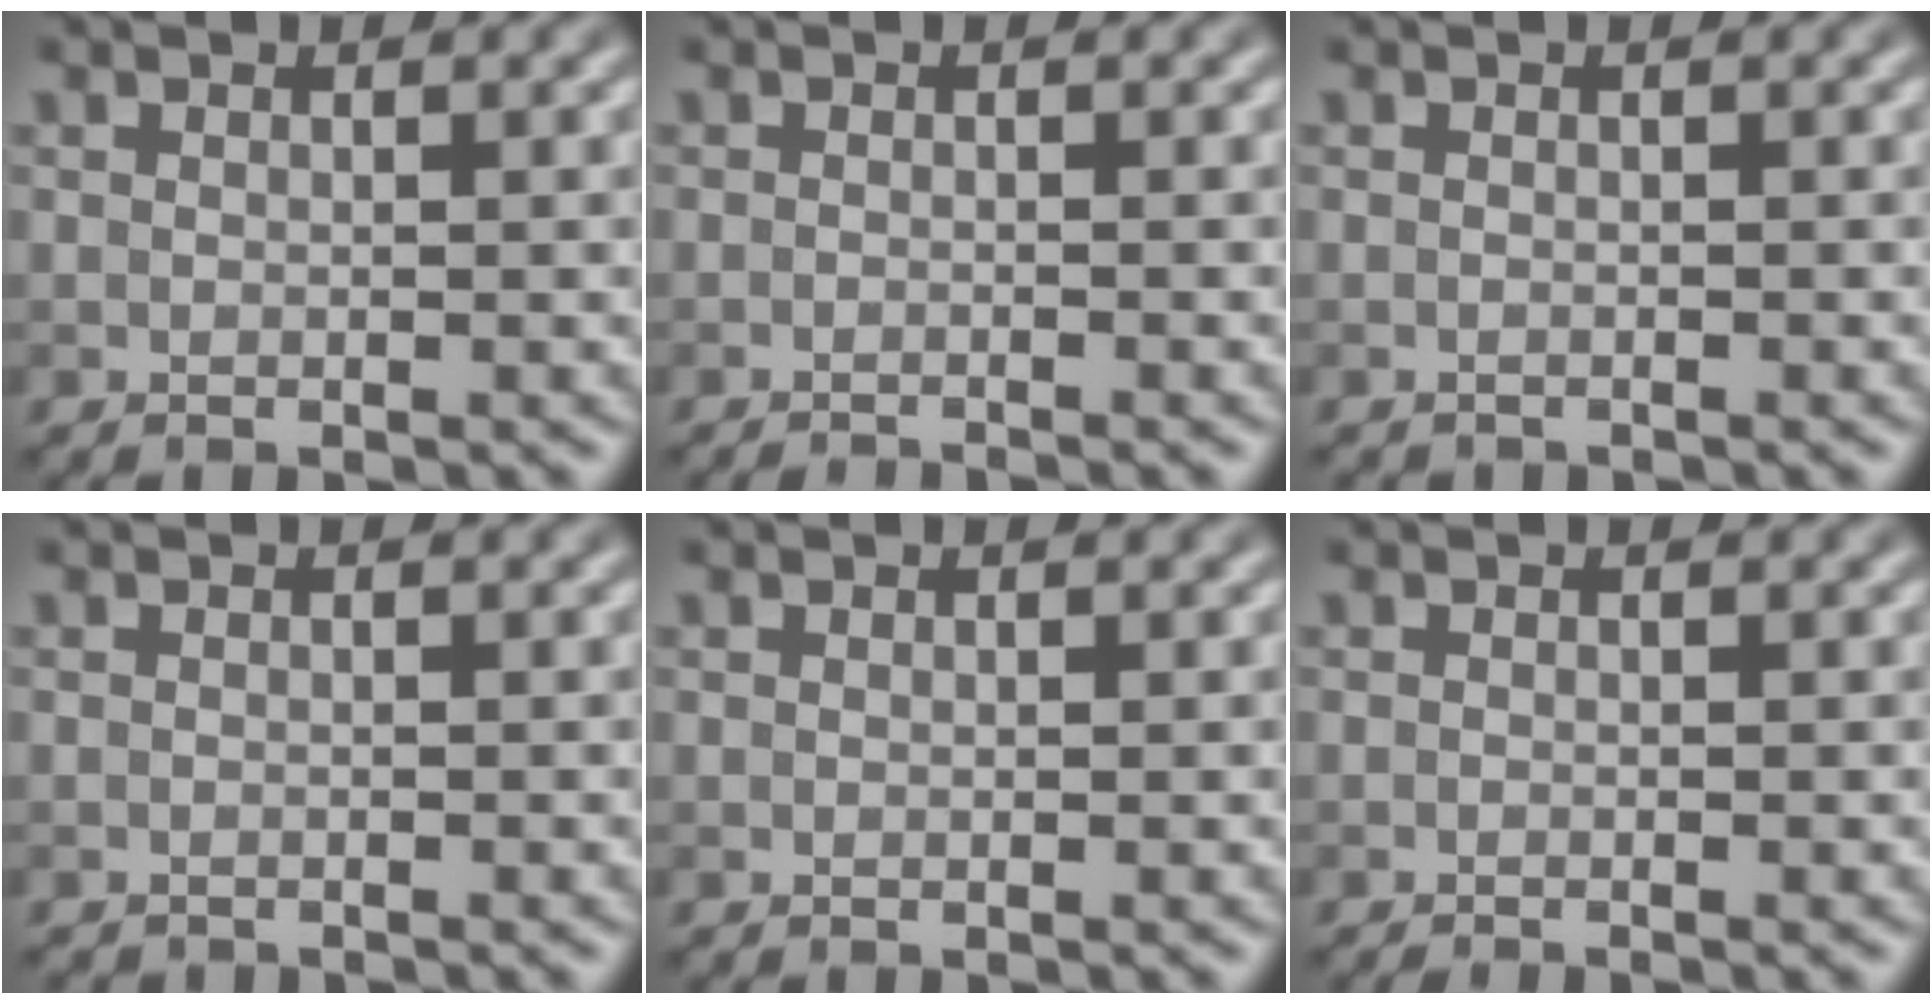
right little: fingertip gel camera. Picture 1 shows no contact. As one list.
[{"total": 2.0, "force": [-1.8, 0.3, 0.8], "torque": [-0.005, -0.004, -0.031]}, {"total": 0.8, "force": [-0.8, 0.0, -0.1], "torque": [0.004, -0.006, -0.016]}, {"total": 1.1, "force": [-1.1, 0.0, -0.1], "torque": [0.006, -0.008, -0.019]}, {"total": 0.0}, {"total": 0.9, "force": [-0.8, 0.1, 0.4], "torque": [0.001, -0.004, -0.016]}]